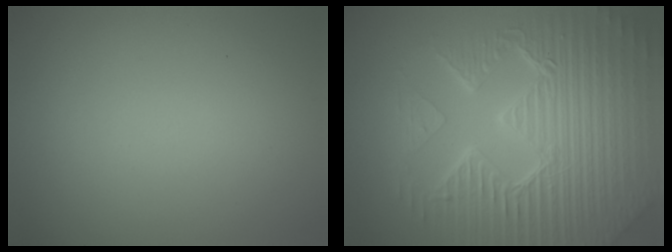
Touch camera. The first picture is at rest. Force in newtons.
{"total": 9.5, "press": 6.8, "slide": 6.7}